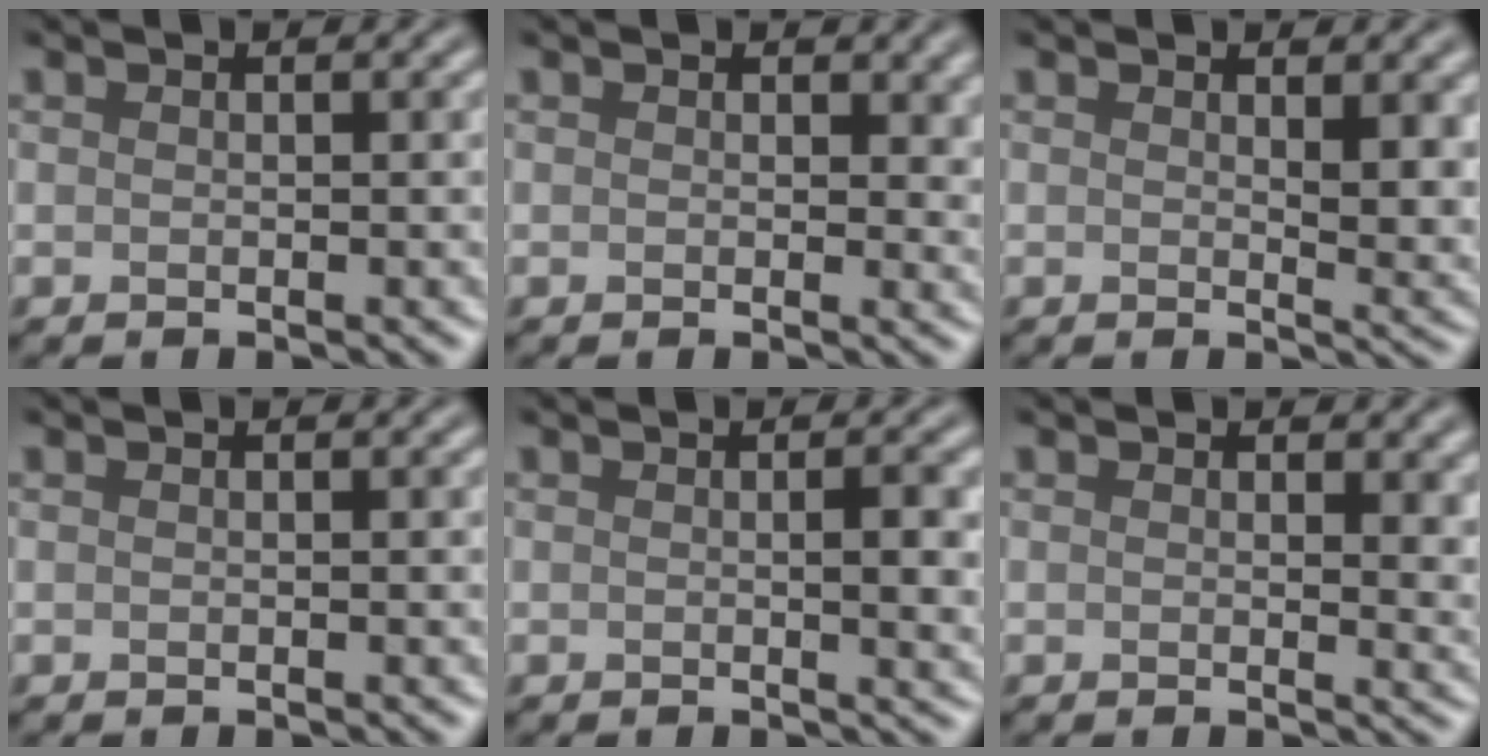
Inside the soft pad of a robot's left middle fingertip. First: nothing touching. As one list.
[{"total": 2.1, "force": [0.7, 1.4, 1.4], "torque": [-0.012, -0.003, 0.003]}, {"total": 2.9, "force": [1.0, 0.9, 2.6], "torque": [-0.033, -0.009, 0.020]}, {"total": 0.0}, {"total": 2.7, "force": [0.1, 0.6, 2.7], "torque": [-0.033, 0.000, 0.000]}, {"total": 2.5, "force": [0.8, 1.0, 2.1], "torque": [-0.019, -0.004, 0.011]}]